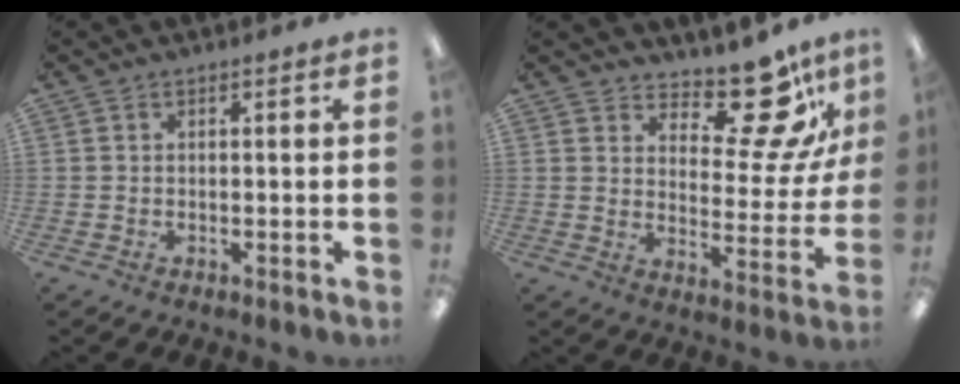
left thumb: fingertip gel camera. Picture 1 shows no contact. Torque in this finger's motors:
{"motor_torque": [0.18, 0.14, -0.28, -0.06, 0.01]}